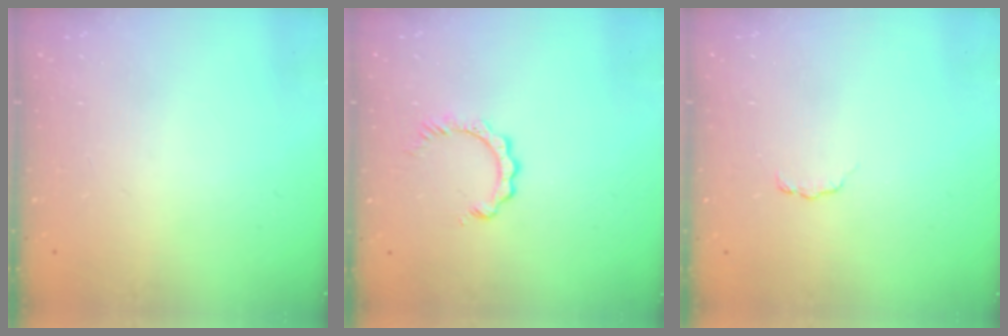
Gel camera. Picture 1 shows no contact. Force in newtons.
{"total": 3.0, "press": 2.9, "slide": 0.3}
{"total": 3.7, "press": 3.6, "slide": 0.4}